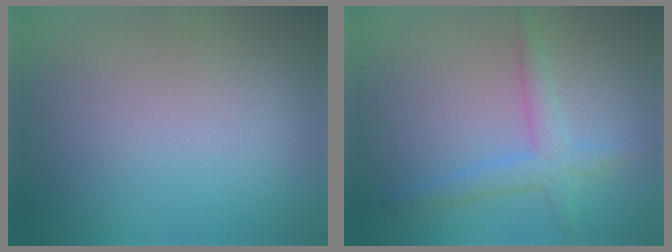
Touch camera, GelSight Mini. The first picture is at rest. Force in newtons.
{"total": 2.8, "press": 2.8, "slide": 0.2}